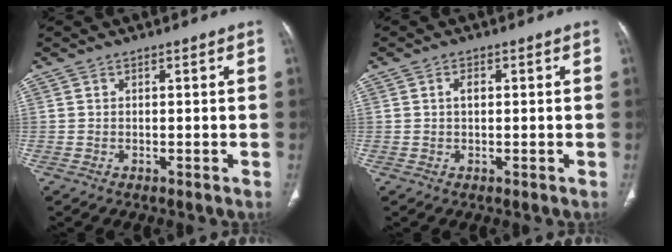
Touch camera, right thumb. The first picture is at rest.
{"total": 1.8, "force": [0.3, 1.0, 1.5], "torque": [-0.027, 0.005, 0.005]}